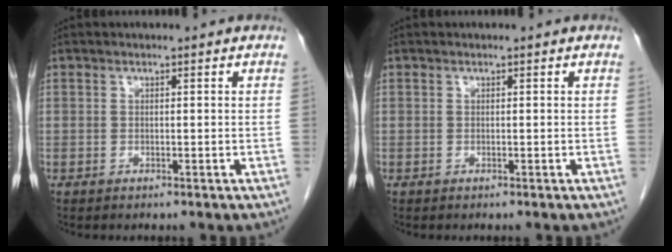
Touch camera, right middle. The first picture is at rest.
{"total": 0.0}